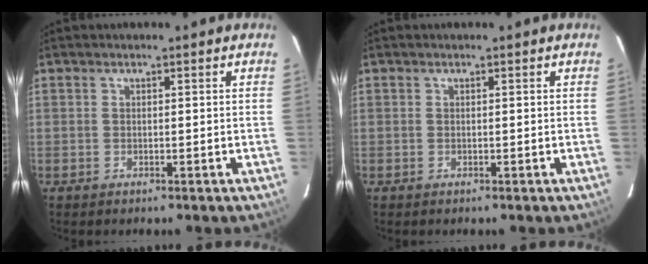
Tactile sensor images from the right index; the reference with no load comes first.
{"total": 0.0}